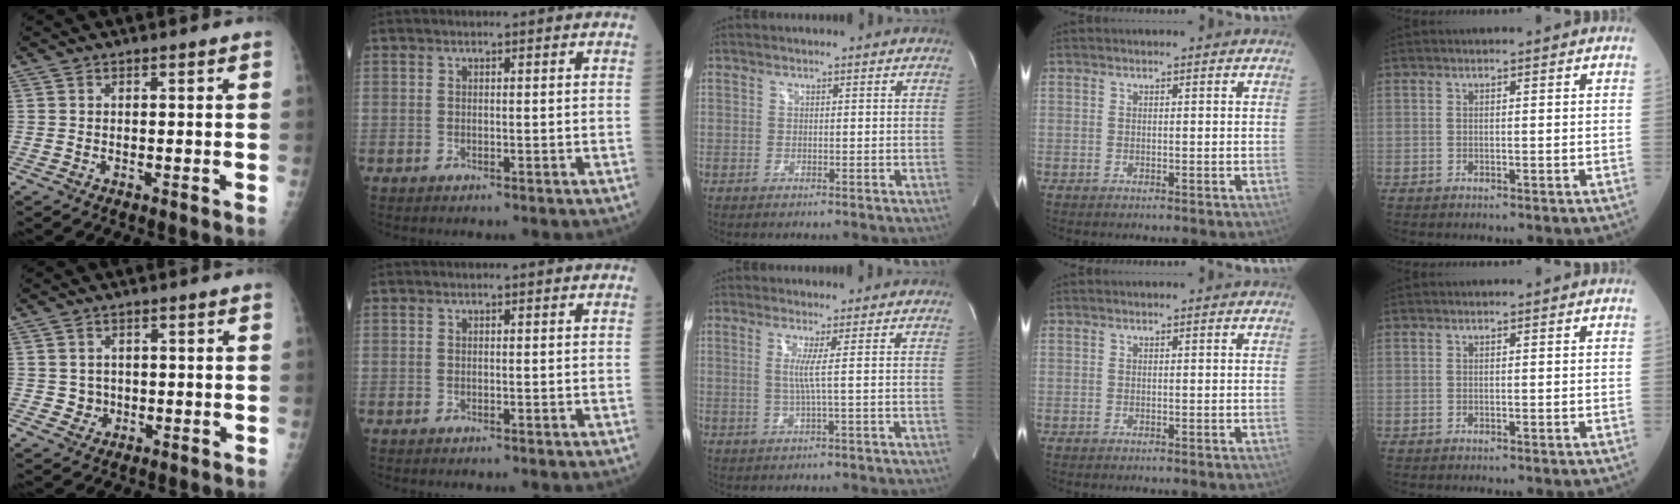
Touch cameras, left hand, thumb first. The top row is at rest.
{"thumb": {"total": 2.3, "force": [-0.1, 2.2, 0.4], "torque": [0.008, 0.006, 0.001]}, "middle": {"total": 2.8, "force": [0.4, -1.1, 2.6], "torque": [-0.053, -0.004, 0.009]}}